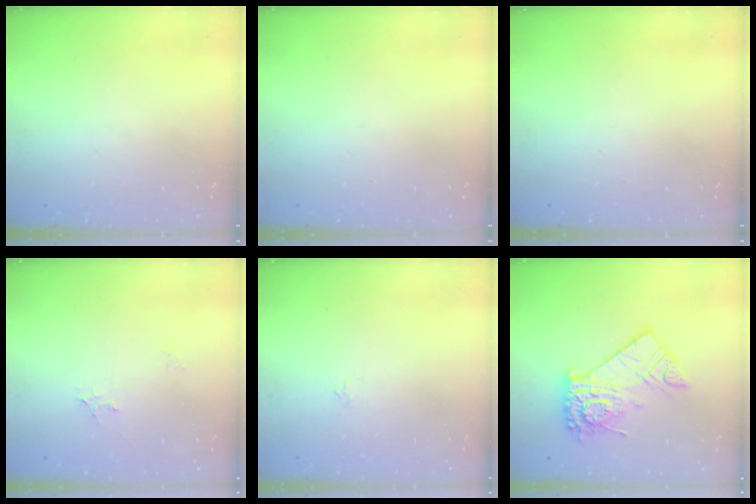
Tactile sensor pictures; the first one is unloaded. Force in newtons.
{"total": 0.0}
{"total": 0.0}
{"total": 5.8, "press": 5.8, "slide": 0.5}
{"total": 1.8, "press": 1.8, "slide": 0.2}
{"total": 14.1, "press": 14.0, "slide": 1.4}